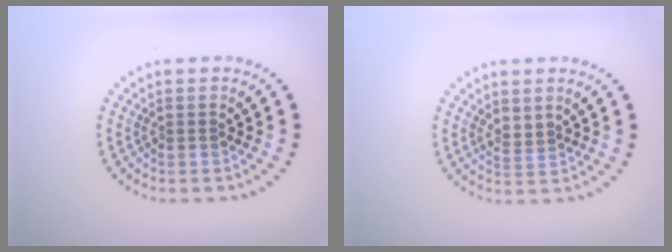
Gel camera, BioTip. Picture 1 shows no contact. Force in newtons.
{"total": 1.2, "press": 1.0, "slide": 0.7}